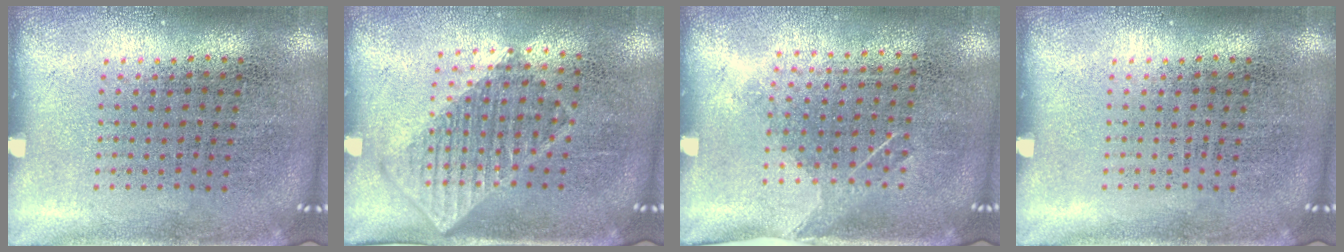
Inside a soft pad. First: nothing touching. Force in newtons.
{"total": 1.3, "press": 1.1, "slide": 0.6}
{"total": 1.2, "press": 0.9, "slide": 0.7}
{"total": 0.0}